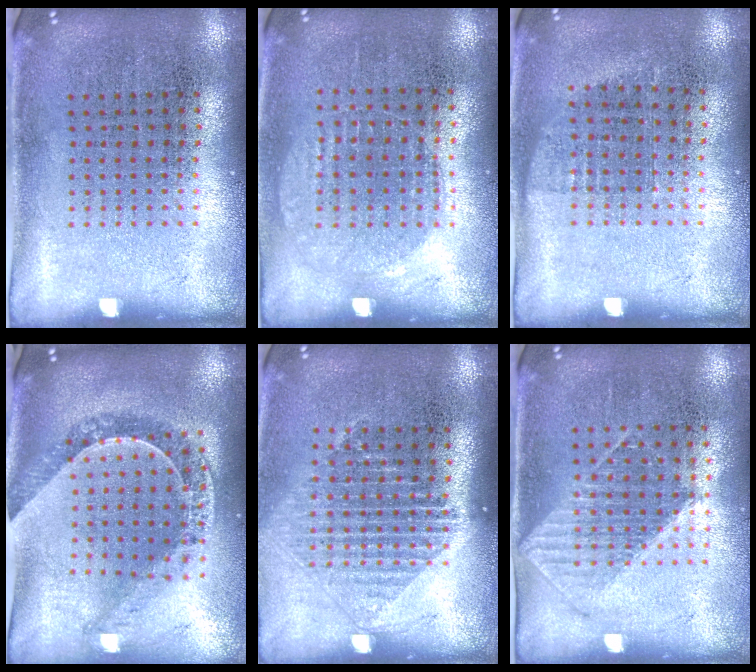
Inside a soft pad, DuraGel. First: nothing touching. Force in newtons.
{"total": 1.0, "press": 0.9, "slide": 0.4}
{"total": 0.7, "press": 0.7, "slide": 0.3}
{"total": 1.1, "press": 1.1, "slide": 0.1}
{"total": 1.2, "press": 1.1, "slide": 0.6}
{"total": 1.1, "press": 1.0, "slide": 0.4}